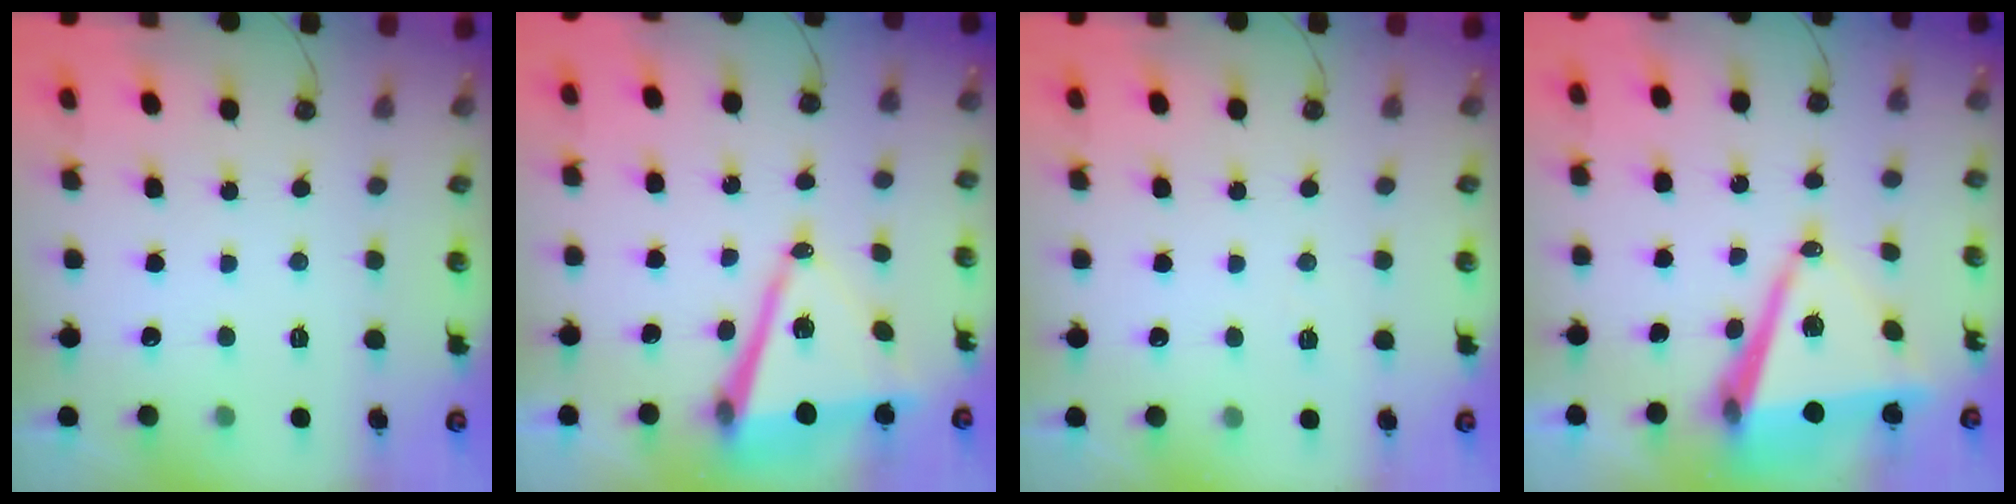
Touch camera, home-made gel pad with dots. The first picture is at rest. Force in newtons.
{"total": 12.6, "press": 12.0, "slide": 3.8}
{"total": 2.4, "press": 1.7, "slide": 1.7}
{"total": 12.6, "press": 12.0, "slide": 4.0}